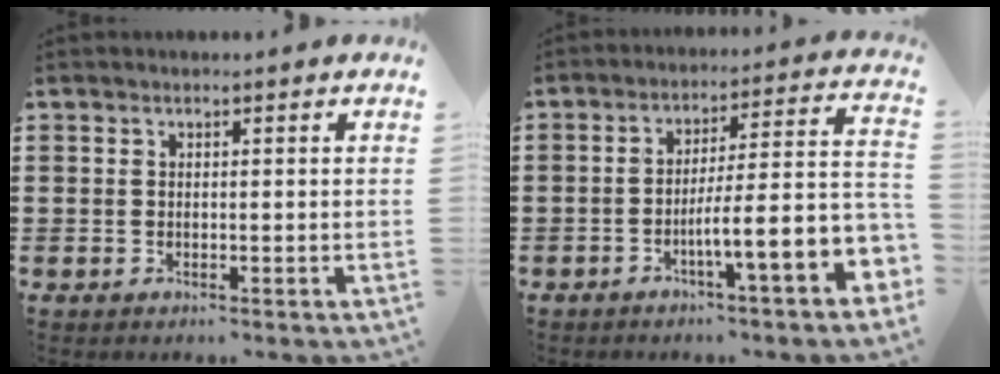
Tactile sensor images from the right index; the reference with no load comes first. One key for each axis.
{"total": 8.5, "fx": -3.1, "fy": 0.5, "fz": 7.9, "tx": -0.130, "ty": -0.033, "tz": -0.062}